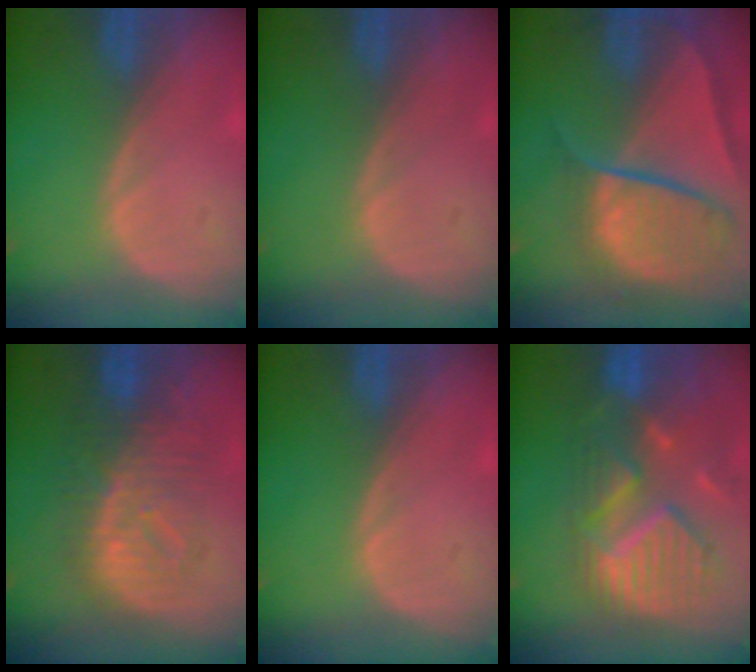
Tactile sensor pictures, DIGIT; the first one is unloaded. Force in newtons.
{"total": 0.0}
{"total": 10.7, "press": 8.9, "slide": 5.9}
{"total": 9.0, "press": 9.0, "slide": 0.3}
{"total": 0.0}
{"total": 11.8, "press": 10.3, "slide": 5.6}